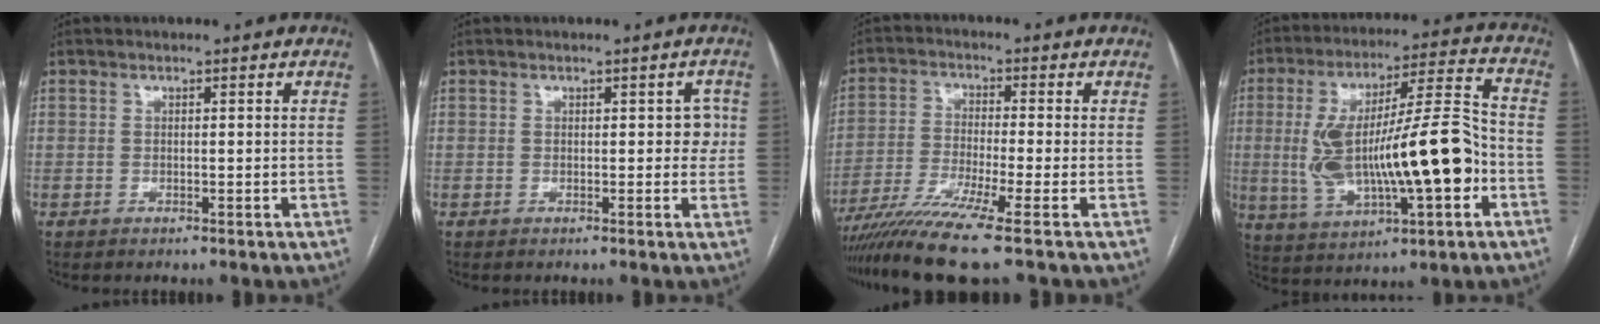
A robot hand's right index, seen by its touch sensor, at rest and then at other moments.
{"total": 2.5, "force": [0.2, 1.7, 1.9], "torque": [-0.008, 0.016, 0.000]}
{"total": 10.1, "force": [-7.3, -1.8, 6.7], "torque": [-0.121, -0.030, -0.129]}
{"total": 20.3, "force": [-3.0, 4.2, 19.6], "torque": [-0.368, 0.019, -0.036]}